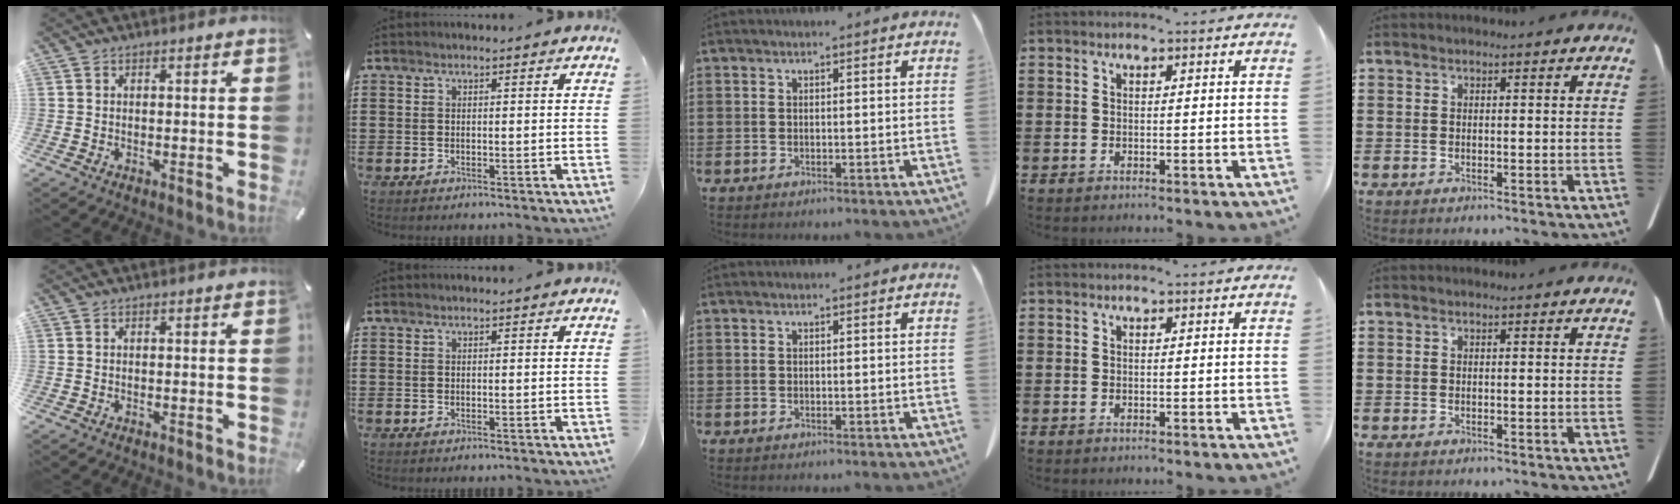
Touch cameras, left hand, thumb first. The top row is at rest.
{}